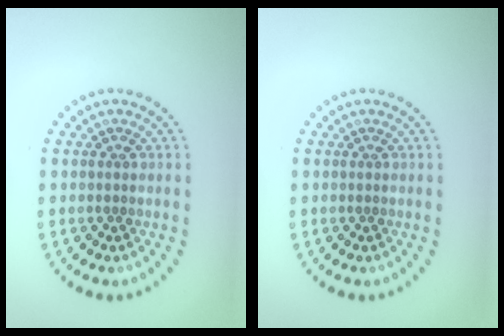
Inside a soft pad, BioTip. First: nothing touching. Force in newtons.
{"total": 0.0}